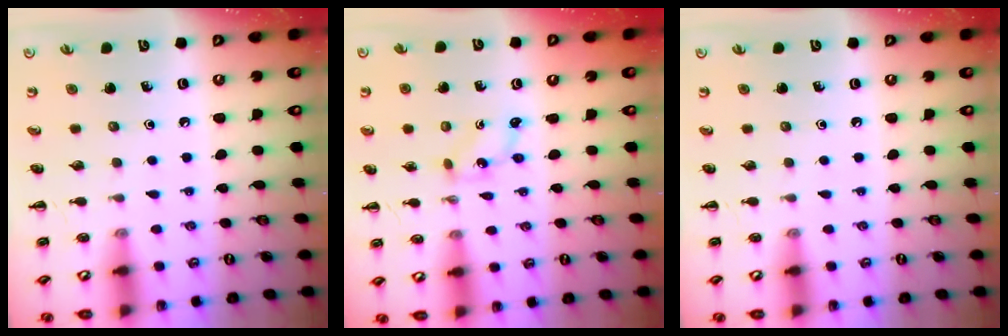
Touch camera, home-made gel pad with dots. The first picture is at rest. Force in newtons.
{"total": 1.1, "press": 1.1, "slide": 0.1}
{"total": 0.0}